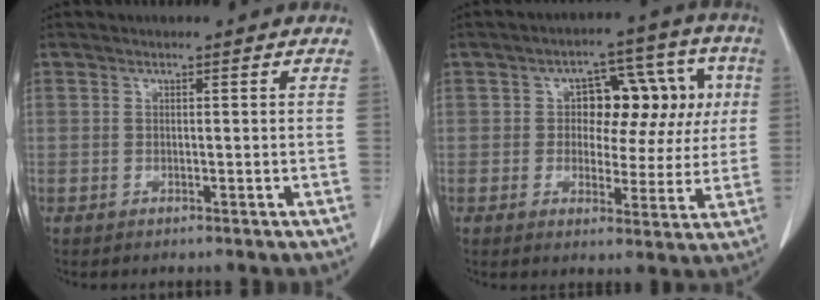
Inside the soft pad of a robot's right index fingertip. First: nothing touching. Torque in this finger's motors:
{"motor_torque": [0.54, 0.46, 0.14, 0.04]}